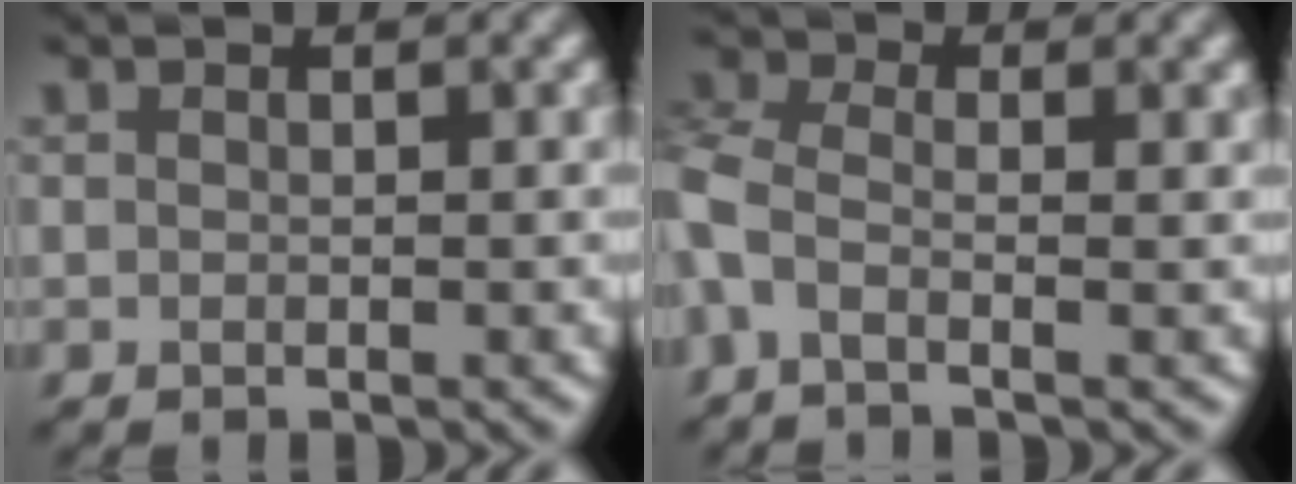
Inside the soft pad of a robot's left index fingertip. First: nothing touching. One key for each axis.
{"total": 3.9, "fx": -0.9, "fy": 2.0, "fz": 3.2, "tx": -0.090, "ty": -0.004, "tz": -0.037}